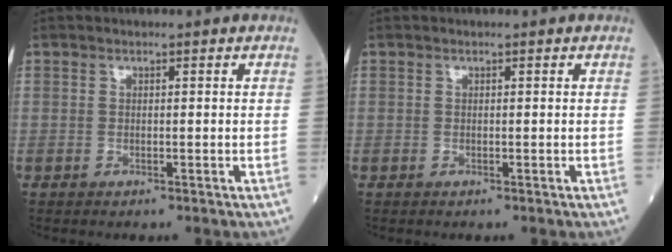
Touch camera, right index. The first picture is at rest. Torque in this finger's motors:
{"motor_torque": [0.00, 0.00, -0.01, 0.00]}